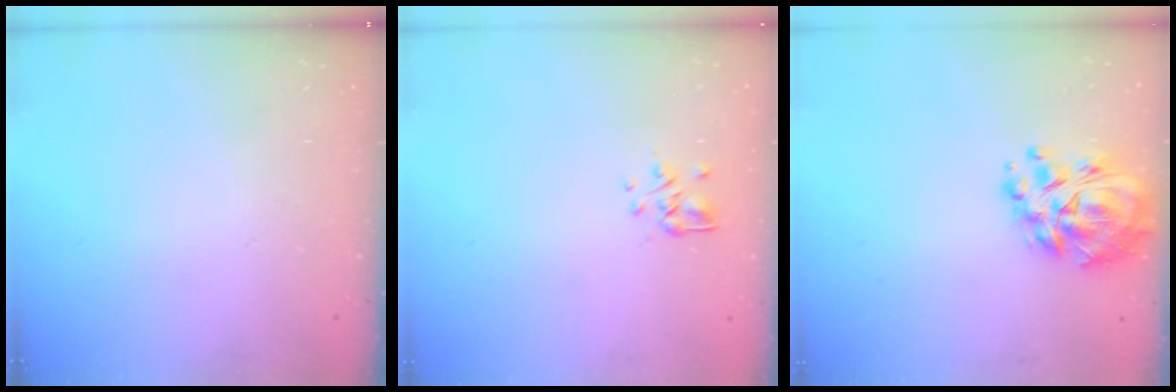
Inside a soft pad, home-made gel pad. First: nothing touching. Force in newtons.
{"total": 2.9, "press": 2.6, "slide": 1.4}
{"total": 12.1, "press": 11.4, "slide": 4.0}